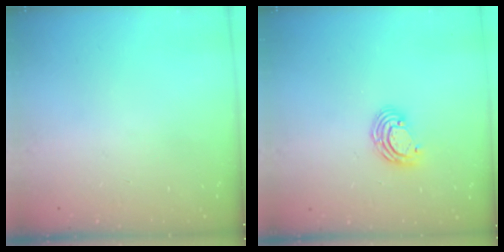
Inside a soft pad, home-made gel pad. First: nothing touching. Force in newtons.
{"total": 6.5, "press": 6.4, "slide": 0.8}